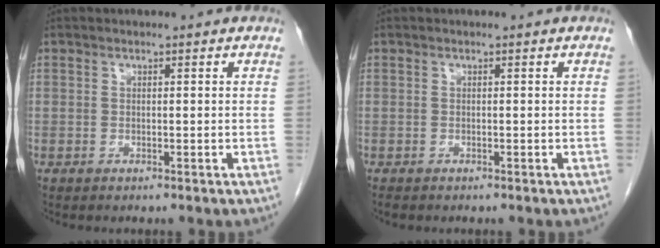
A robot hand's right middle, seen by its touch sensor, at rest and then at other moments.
{"total": 0.7, "force": [-0.6, 0.2, 0.2], "torque": [-0.009, -0.001, -0.009]}